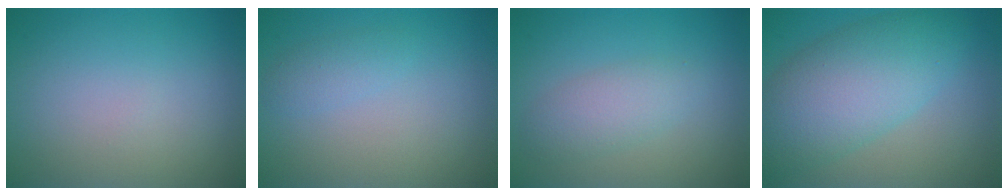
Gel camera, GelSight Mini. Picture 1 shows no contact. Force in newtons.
{"total": 1.3, "press": 1.3, "slide": 0.0}
{"total": 2.7, "press": 2.7, "slide": 0.1}
{"total": 8.1, "press": 8.1, "slide": 0.3}